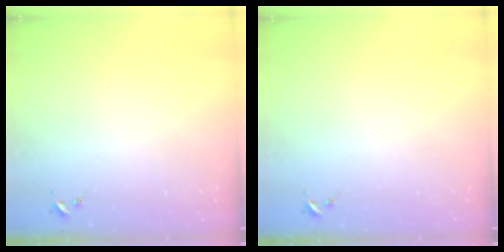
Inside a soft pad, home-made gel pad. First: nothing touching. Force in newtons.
{"total": 0.0}